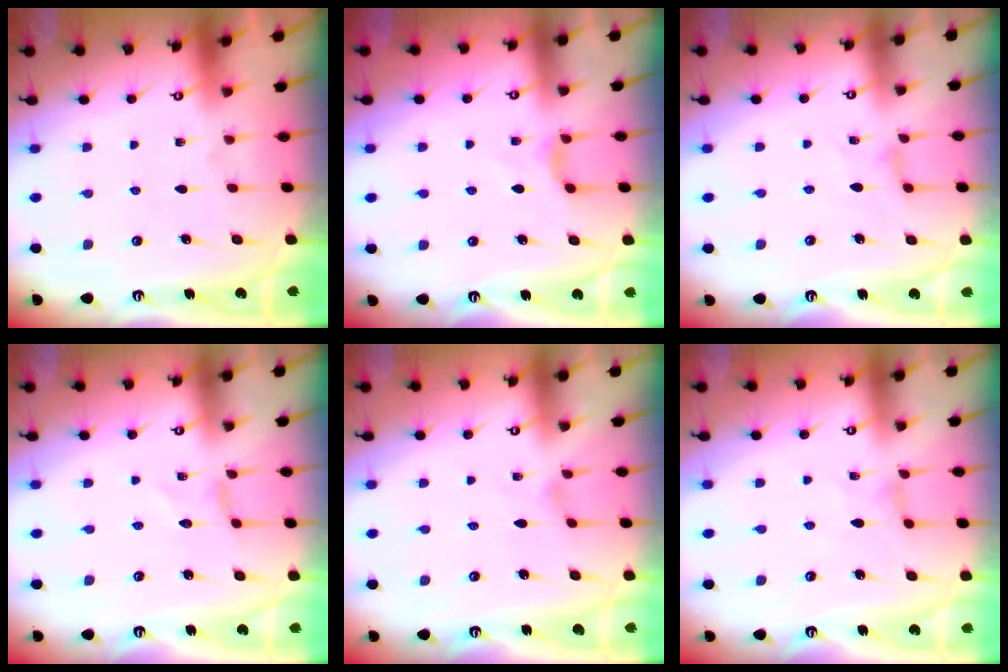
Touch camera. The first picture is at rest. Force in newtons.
{"total": 3.6, "press": 3.6, "slide": 0.6}
{"total": 2.3, "press": 2.2, "slide": 0.6}
{"total": 0.0}
{"total": 0.0}
{"total": 0.0}